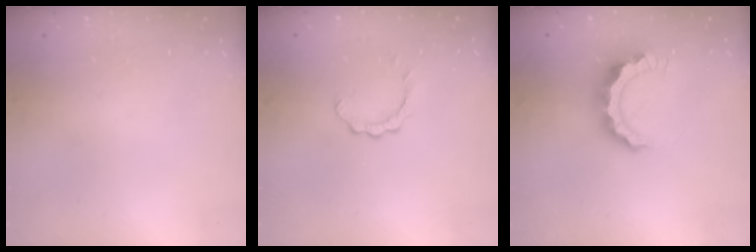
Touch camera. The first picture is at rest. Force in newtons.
{"total": 3.7, "press": 3.7, "slide": 0.4}
{"total": 9.8, "press": 9.8, "slide": 0.8}